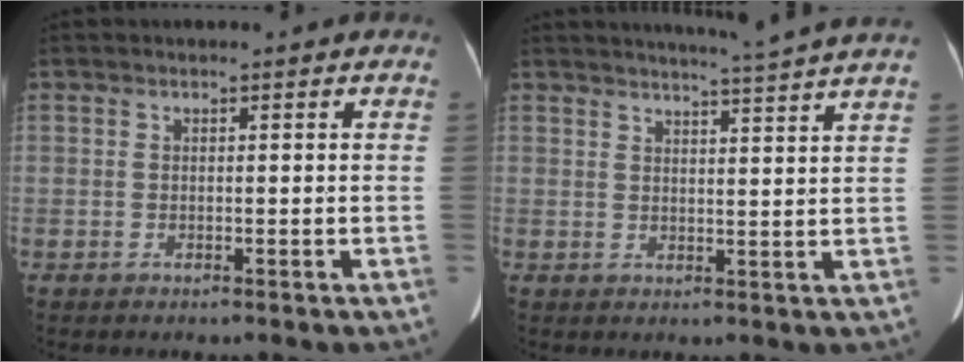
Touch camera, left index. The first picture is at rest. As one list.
[{"total": 10.0, "force": [9.1, -2.2, 3.5], "torque": [-0.053, -0.022, 0.106]}]